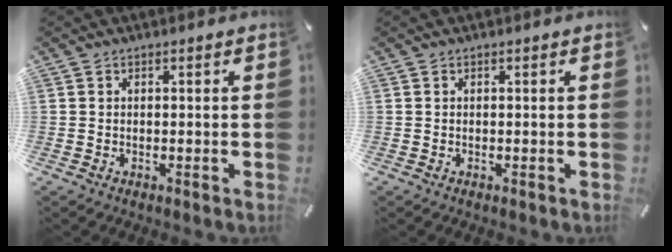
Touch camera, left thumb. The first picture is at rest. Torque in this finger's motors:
{"motor_torque": [0.00, 0.00, 0.00, 0.00, 0.00]}